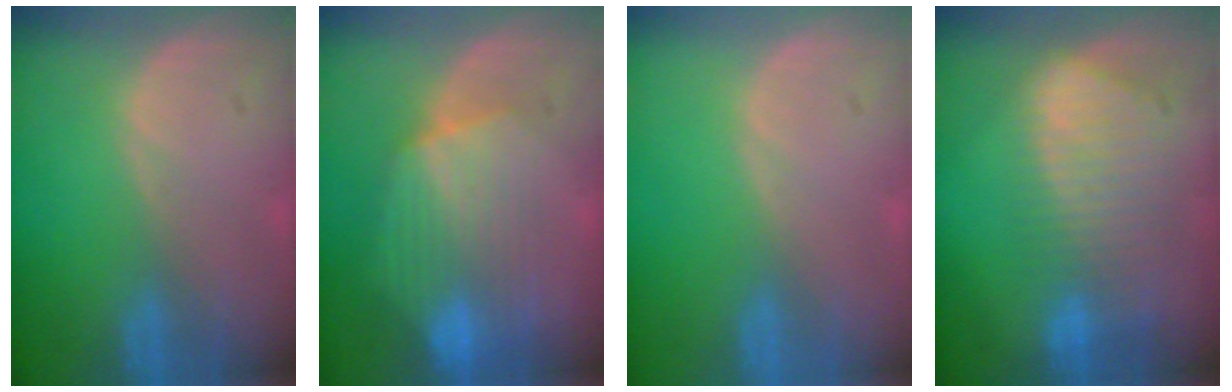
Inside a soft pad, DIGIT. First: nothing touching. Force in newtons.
{"total": 8.6, "press": 8.0, "slide": 3.2}
{"total": 0.0}
{"total": 9.3, "press": 8.1, "slide": 4.5}